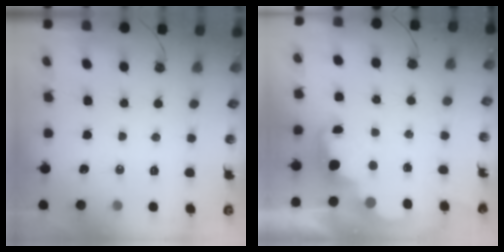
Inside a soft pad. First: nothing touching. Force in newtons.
{"total": 2.3, "press": 2.3, "slide": 0.5}